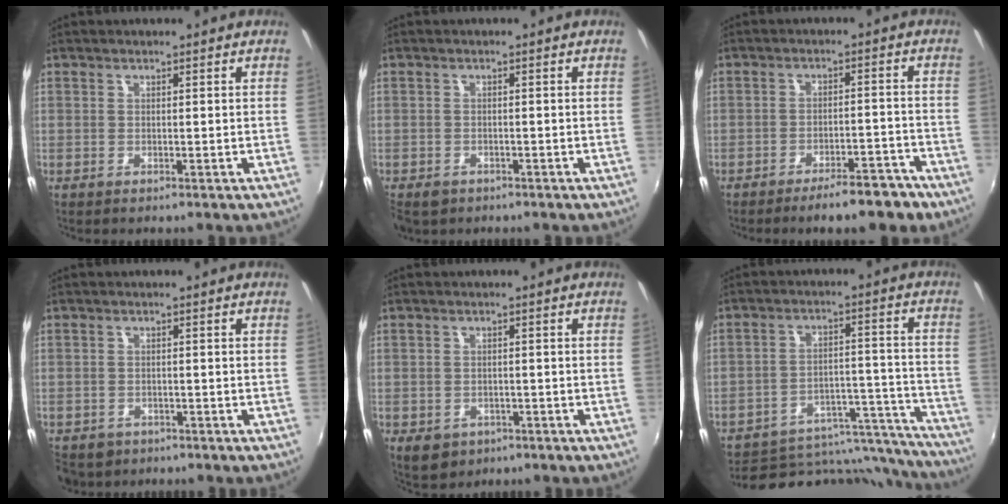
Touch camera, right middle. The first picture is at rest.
{"total": 3.7, "force": [-2.4, 2.4, 1.4], "torque": [-0.042, -0.009, -0.038]}
{"total": 7.8, "force": [-6.1, 2.2, 4.3], "torque": [-0.066, 0.016, -0.075]}
{"total": 5.5, "force": [-3.3, 3.9, 1.9], "torque": [-0.054, -0.009, -0.048]}
{"total": 5.3, "force": [-2.7, 4.0, 2.3], "torque": [-0.051, -0.012, -0.032]}
{"total": 21.2, "force": [-18.3, 7.9, 7.1], "torque": [-0.111, 0.029, -0.222]}